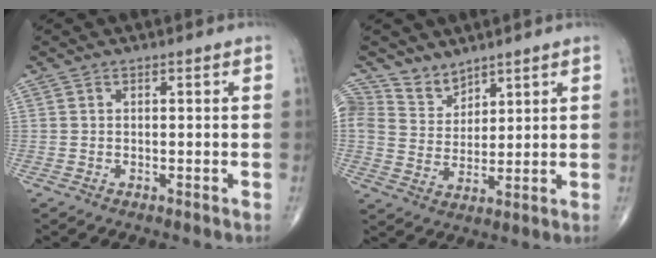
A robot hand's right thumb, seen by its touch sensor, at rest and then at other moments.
{"total": 6.8, "force": [5.4, 4.1, 0.6], "torque": [0.014, -0.040, 0.118]}